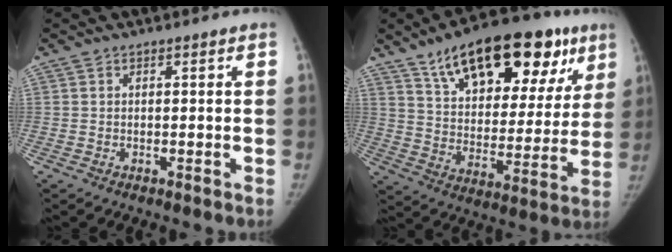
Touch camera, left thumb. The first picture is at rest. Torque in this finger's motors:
{"motor_torque": [2.29, 2.28, 1.33, -1.45, 0.03]}